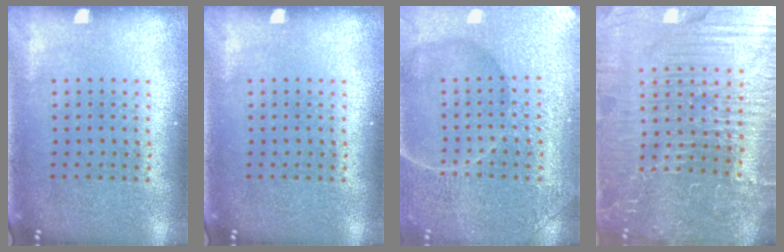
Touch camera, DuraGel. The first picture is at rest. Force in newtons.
{"total": 0.0}
{"total": 4.3, "press": 4.2, "slide": 0.5}
{"total": 6.0, "press": 5.5, "slide": 2.5}